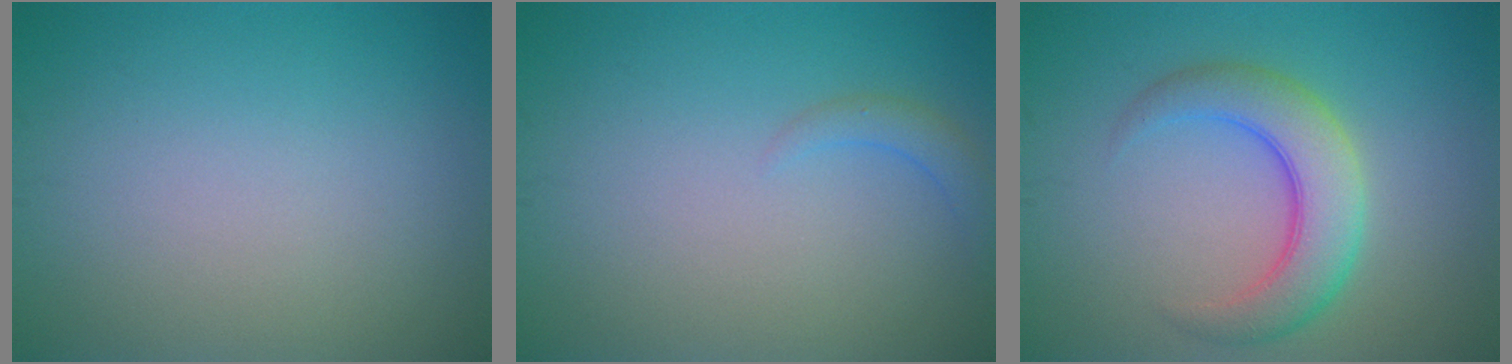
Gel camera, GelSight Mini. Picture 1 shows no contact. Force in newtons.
{"total": 1.4, "press": 1.4, "slide": 0.2}
{"total": 5.3, "press": 5.3, "slide": 0.1}